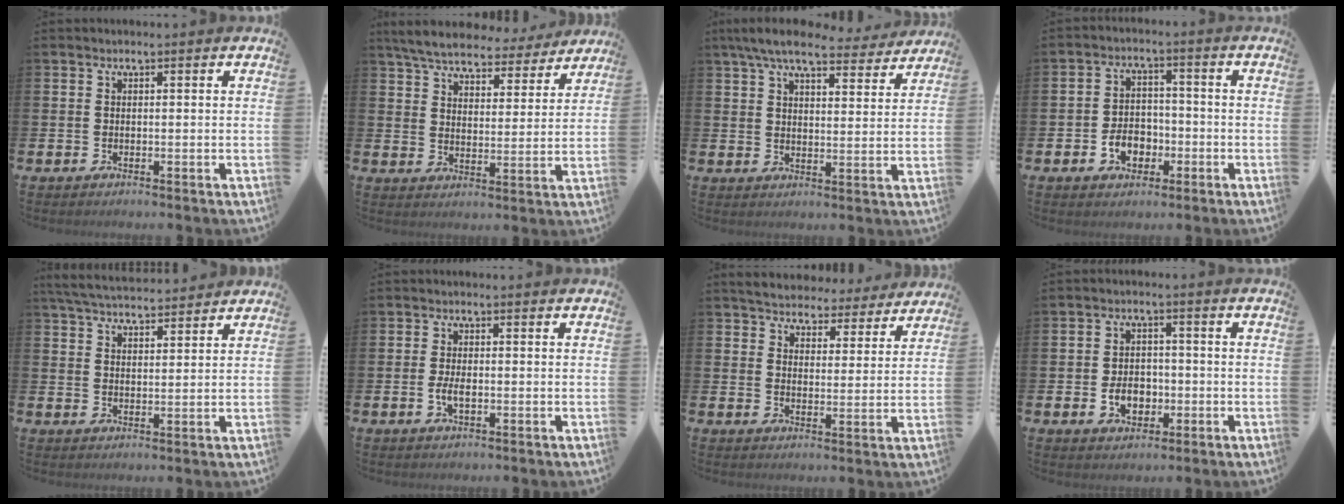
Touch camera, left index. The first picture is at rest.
{"total": 6.7, "force": [6.3, 1.6, 1.7], "torque": [-0.054, -0.038, 0.107]}
{"total": 7.9, "force": [7.1, 1.7, 2.9], "torque": [-0.066, -0.036, 0.126]}
{"total": 4.5, "force": [-1.9, 3.4, 2.3], "torque": [-0.025, -0.002, -0.043]}
{"total": 5.2, "force": [5.1, 0.7, 0.9], "torque": [-0.038, -0.024, 0.094]}
{"total": 2.4, "force": [-0.5, 1.1, 2.1], "torque": [-0.032, -0.002, -0.011]}
{"total": 4.9, "force": [4.8, 1.3, 0.2], "torque": [-0.021, -0.036, 0.080]}
{"total": 4.3, "force": [-1.2, 3.2, 2.7], "torque": [-0.039, 0.000, -0.026]}